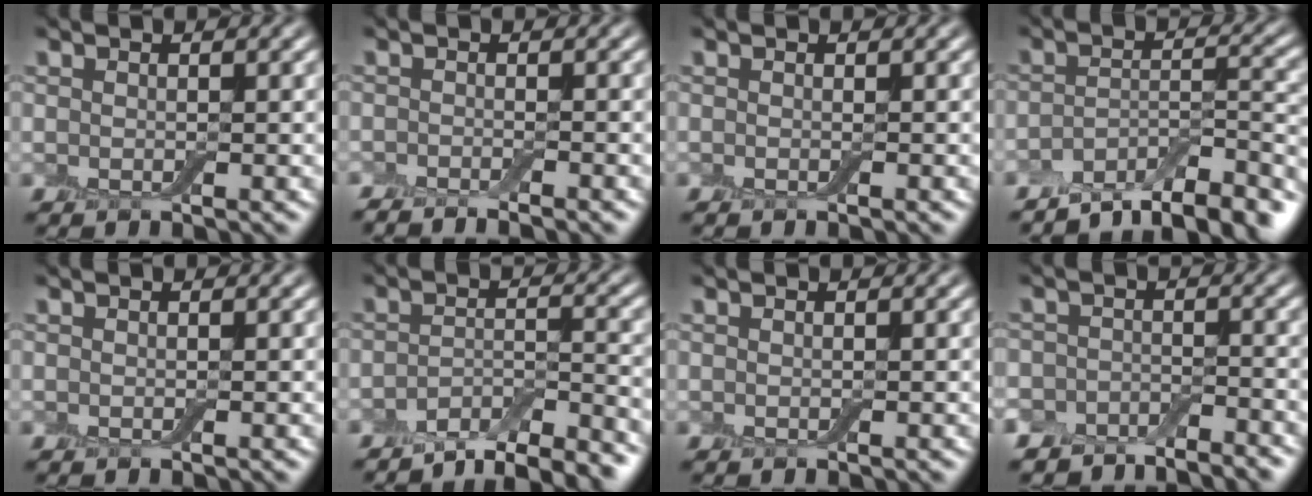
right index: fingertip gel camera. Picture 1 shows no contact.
{"total": 2.1, "force": [-2.0, 0.1, 0.7], "torque": [-0.014, 0.003, -0.033]}
{"total": 0.0}
{"total": 7.7, "force": [-6.5, 2.1, 3.6], "torque": [-0.049, -0.005, -0.107]}
{"total": 0.0}
{"total": 6.4, "force": [-5.5, 1.5, 2.9], "torque": [-0.048, -0.002, -0.087]}
{"total": 0.0}
{"total": 3.9, "force": [-3.6, 1.4, 0.5], "torque": [-0.001, 0.000, -0.064]}